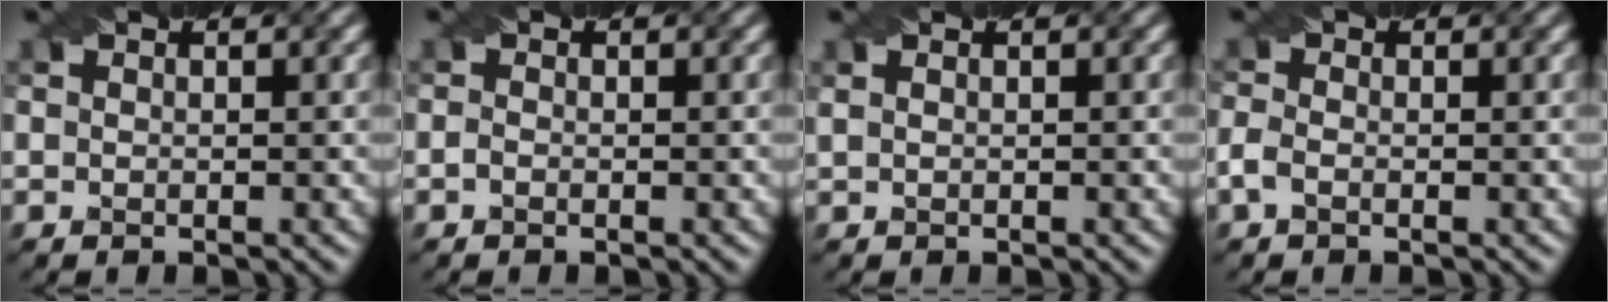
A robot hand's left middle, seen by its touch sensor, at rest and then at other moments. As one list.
[{"total": 0.7, "force": [-0.7, 0.2, 0.2], "torque": [-0.003, -0.002, -0.010]}, {"total": 1.5, "force": [0.9, 0.8, 0.8], "torque": [-0.014, 0.006, 0.006]}, {"total": 1.5, "force": [-1.0, 0.7, 0.8], "torque": [-0.020, 0.001, -0.021]}]